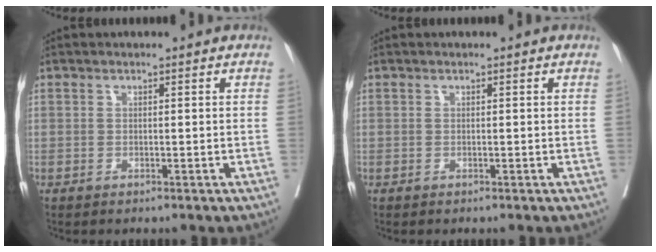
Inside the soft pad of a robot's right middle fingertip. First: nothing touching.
{"total": 0.0}